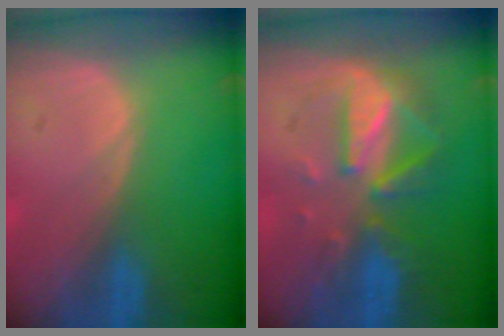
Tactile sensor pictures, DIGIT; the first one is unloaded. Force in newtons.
{"total": 8.1, "press": 7.6, "slide": 2.6}